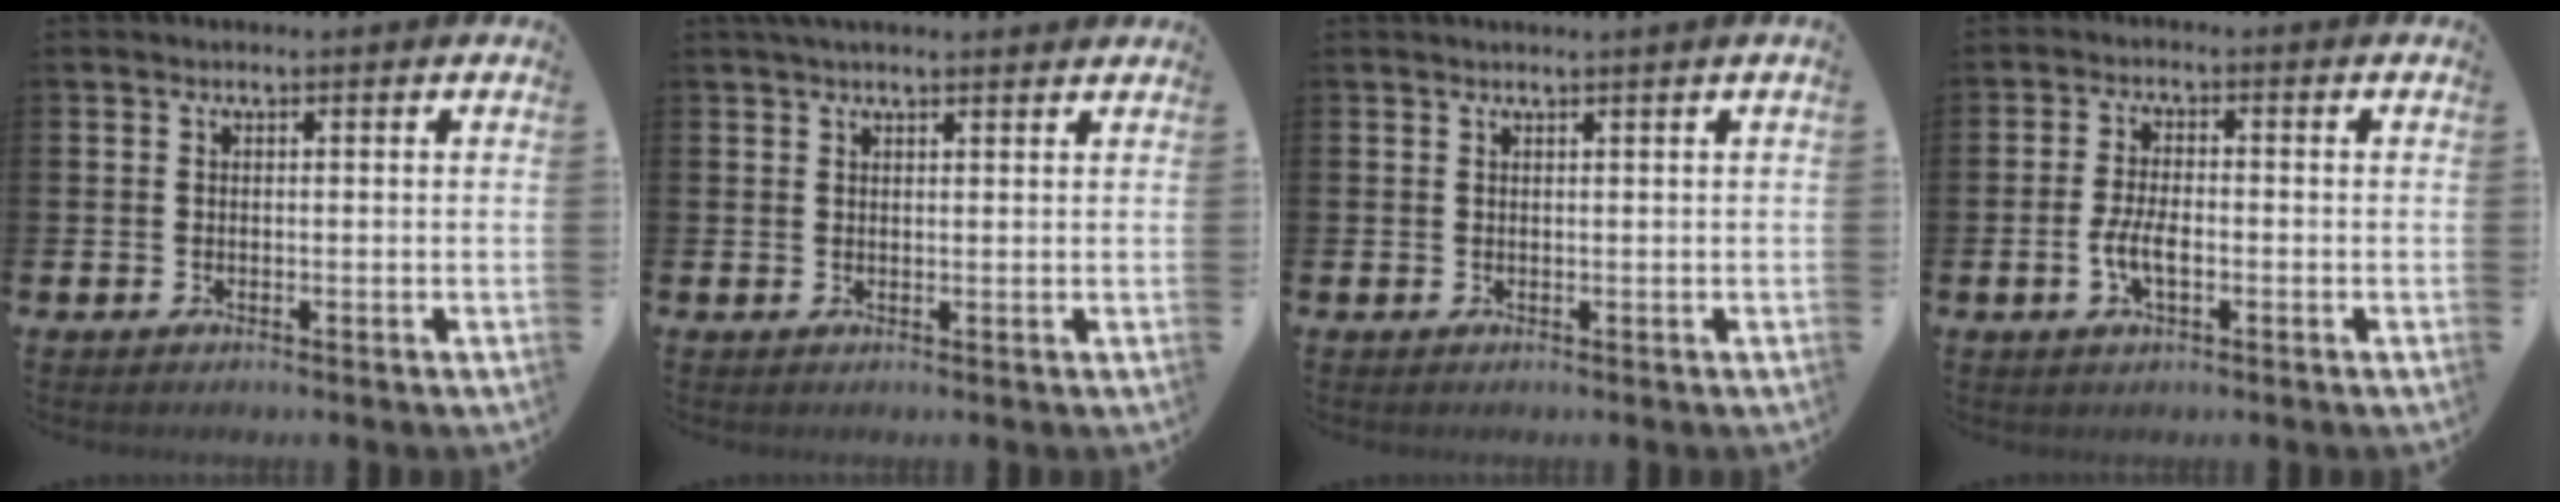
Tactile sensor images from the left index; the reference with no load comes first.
{"total": 2.2, "force": [2.0, 0.3, 0.8], "torque": [-0.017, 0.000, 0.035]}
{"total": 0.6, "force": [0.4, -0.3, 0.3], "torque": [-0.008, -0.002, 0.009]}
{"total": 3.9, "force": [-0.9, 1.7, 3.4], "torque": [-0.062, 0.001, -0.019]}